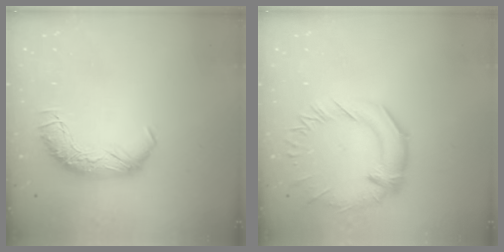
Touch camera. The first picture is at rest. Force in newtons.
{"total": 2.1, "press": 1.6, "slide": 1.4}